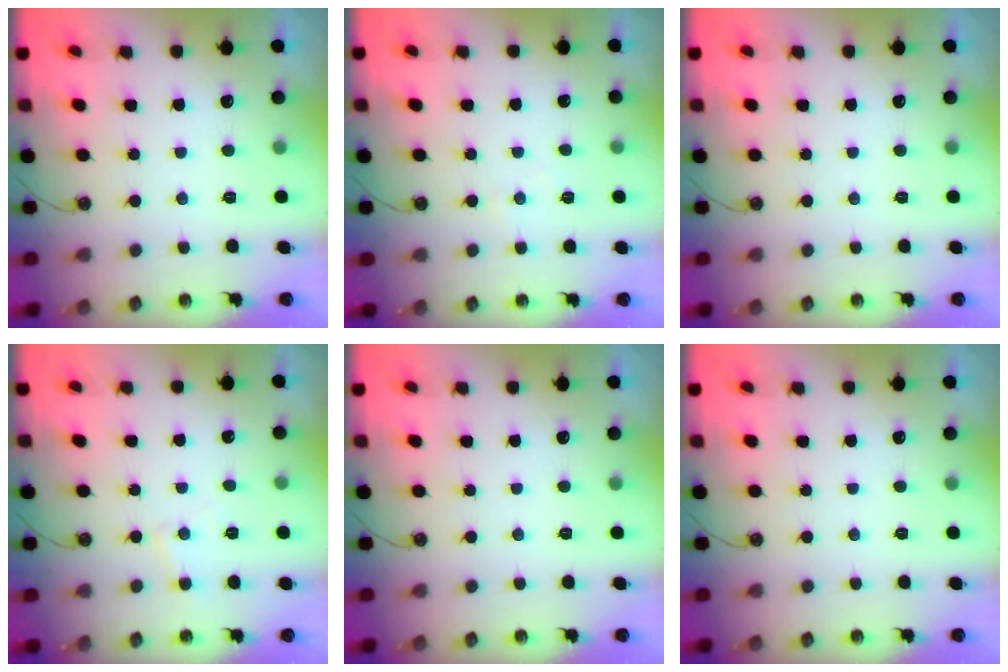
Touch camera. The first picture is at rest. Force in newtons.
{"total": 3.0, "press": 3.0, "slide": 0.5}
{"total": 0.0}
{"total": 4.4, "press": 4.4, "slide": 0.7}
{"total": 0.0}
{"total": 0.0}